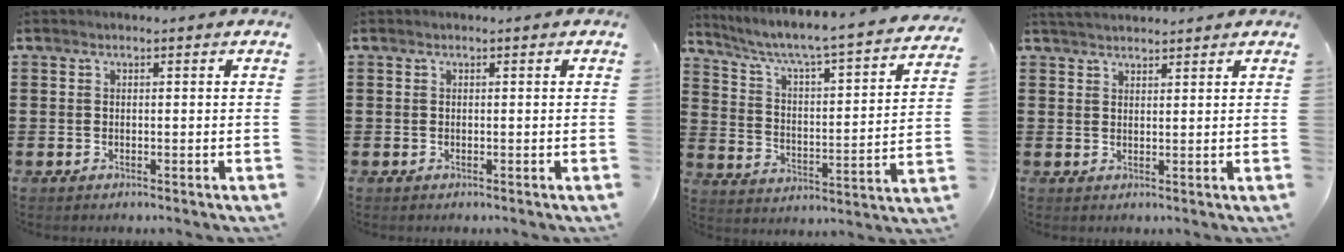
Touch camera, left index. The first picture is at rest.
{"total": 0.0}
{"total": 4.9, "force": [4.0, -0.2, 2.7], "torque": [-0.072, -0.045, 0.057]}
{"total": 2.4, "force": [2.4, 0.2, 0.2], "torque": [-0.010, -0.002, 0.048]}